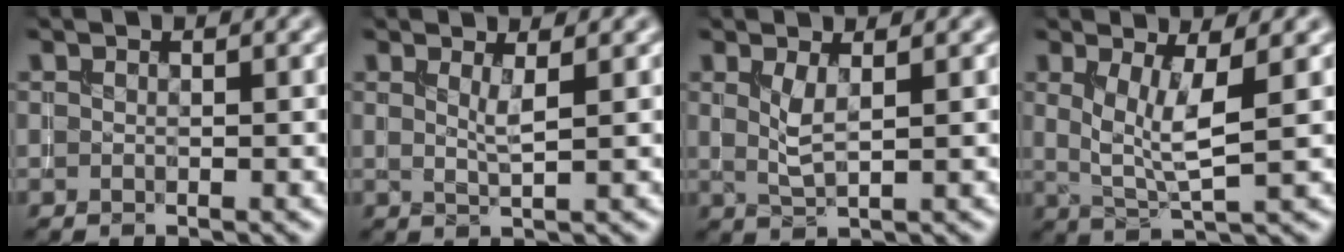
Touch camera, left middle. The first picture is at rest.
{"total": 1.6, "force": [0.7, 0.4, 1.4], "torque": [-0.021, -0.006, 0.008]}
{"total": 2.1, "force": [0.7, 0.6, 1.9], "torque": [-0.043, -0.005, 0.018]}
{"total": 4.5, "force": [0.9, 1.2, 4.2], "torque": [-0.084, -0.008, 0.021]}